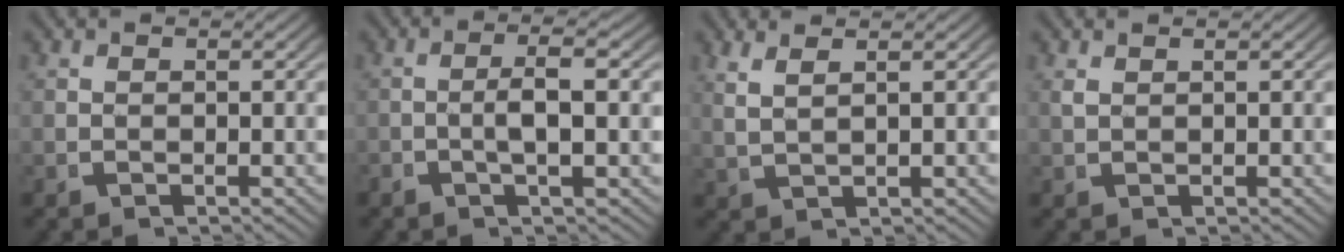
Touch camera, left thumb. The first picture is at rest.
{"total": 3.0, "force": [-0.3, 0.7, 2.9], "torque": [-0.069, -0.003, -0.006]}
{"total": 2.4, "force": [1.8, 0.5, 1.5], "torque": [-0.037, 0.002, 0.043]}
{"total": 0.8, "force": [0.8, -0.1, 0.3], "torque": [-0.010, 0.002, 0.021]}